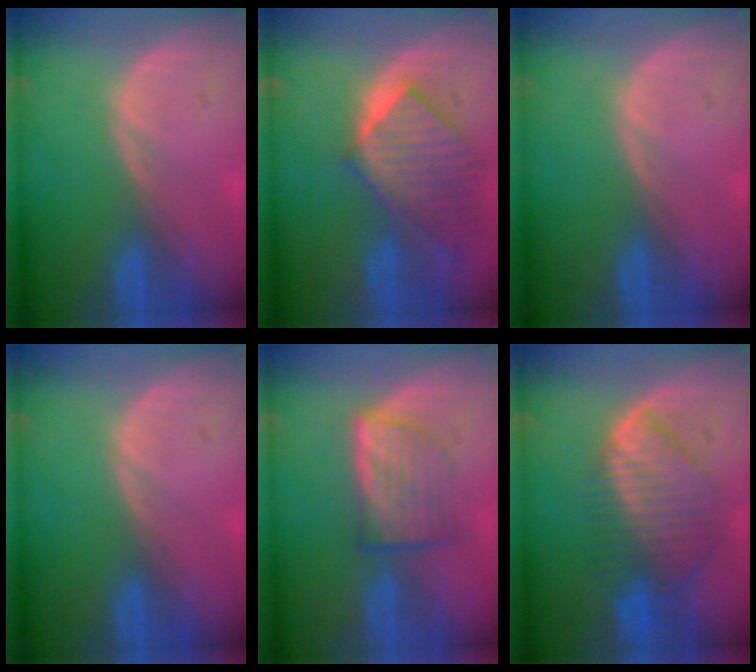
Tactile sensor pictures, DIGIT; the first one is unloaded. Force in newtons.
{"total": 9.5, "press": 8.3, "slide": 4.7}
{"total": 0.0}
{"total": 0.0}
{"total": 5.7, "press": 5.6, "slide": 1.2}
{"total": 8.7, "press": 7.7, "slide": 4.1}